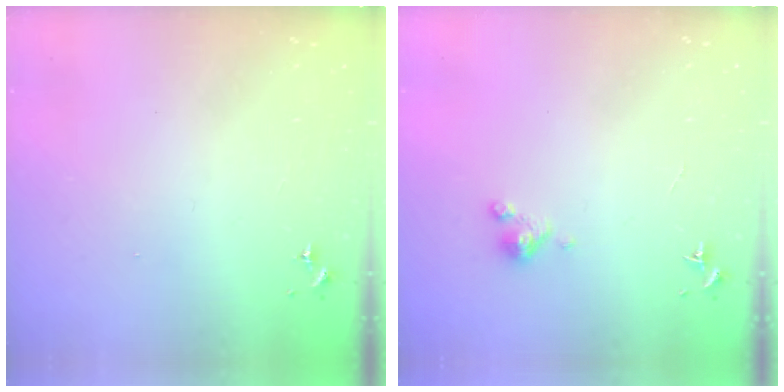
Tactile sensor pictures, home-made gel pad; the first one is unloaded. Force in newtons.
{"total": 4.1, "press": 4.1, "slide": 0.3}